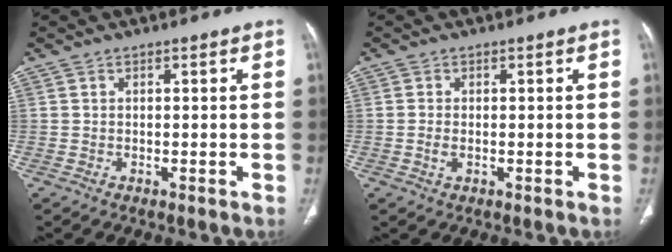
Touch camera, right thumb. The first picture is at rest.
{"total": 1.5, "force": [-0.3, 0.9, 1.2], "torque": [-0.029, 0.000, -0.005]}